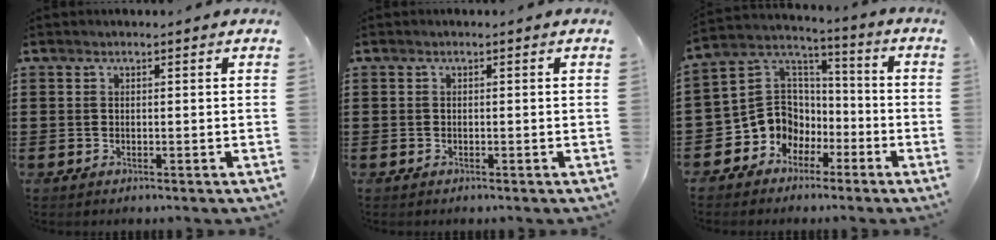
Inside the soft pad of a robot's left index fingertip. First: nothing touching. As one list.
[{"total": 0.0}, {"total": 8.1, "force": [-2.8, 7.5, 1.4], "torque": [-0.071, -0.002, -0.054]}]